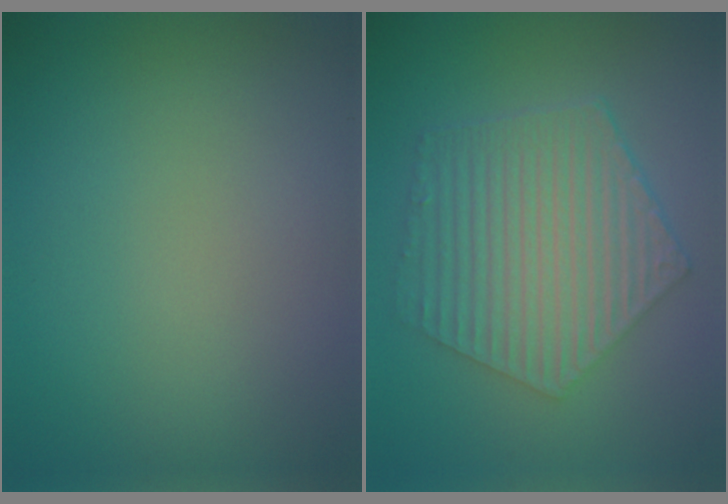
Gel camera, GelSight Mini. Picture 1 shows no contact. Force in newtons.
{"total": 6.6, "press": 5.0, "slide": 4.4}